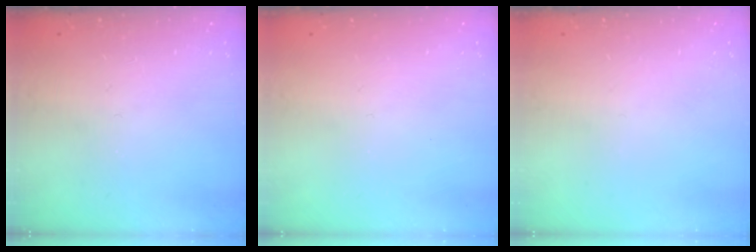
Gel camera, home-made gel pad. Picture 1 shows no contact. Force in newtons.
{"total": 0.0}
{"total": 0.0}